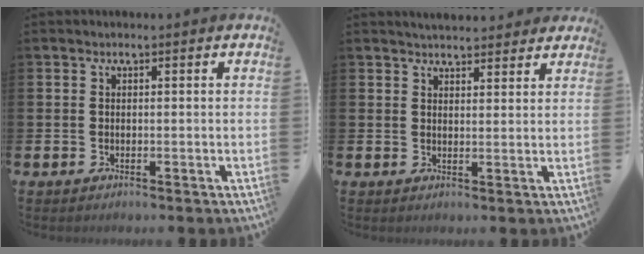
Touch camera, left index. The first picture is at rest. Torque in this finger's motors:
{"motor_torque": [0.97, -1.17, 0.25, 0.02]}